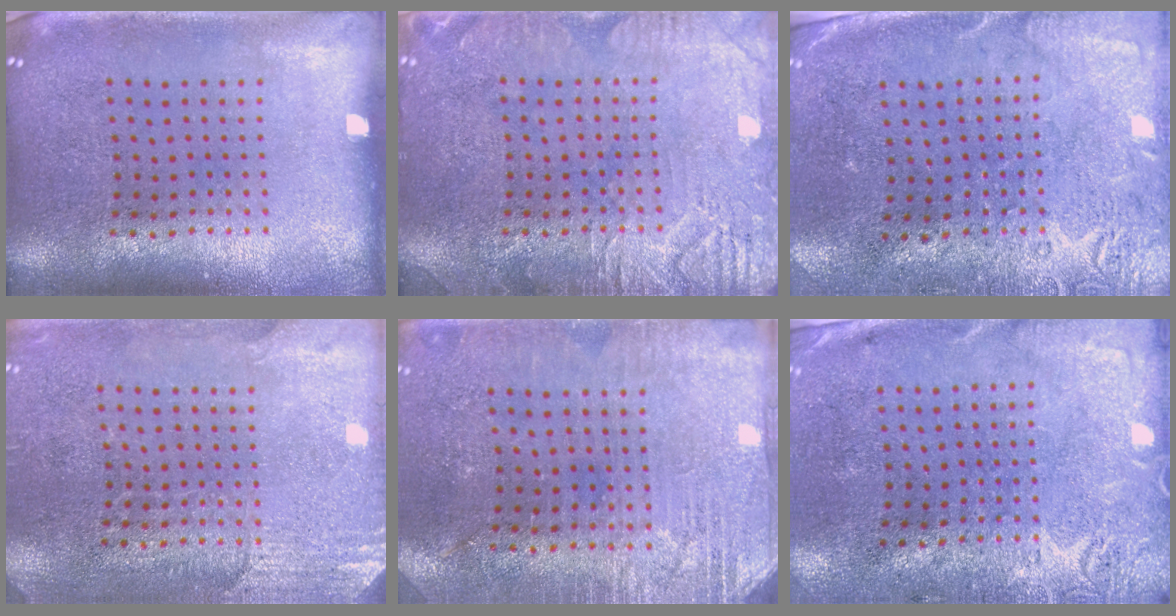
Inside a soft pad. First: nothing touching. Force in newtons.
{"total": 3.5, "press": 3.5, "slide": 0.4}
{"total": 2.7, "press": 2.3, "slide": 1.5}
{"total": 2.6, "press": 2.4, "slide": 1.1}
{"total": 2.9, "press": 2.8, "slide": 0.9}
{"total": 2.7, "press": 2.2, "slide": 1.7}